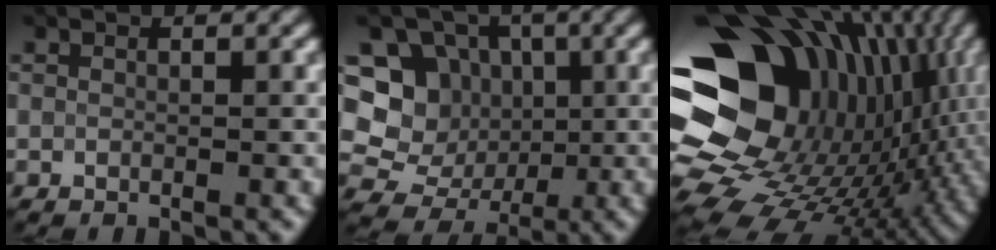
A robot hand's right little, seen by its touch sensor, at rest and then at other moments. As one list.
[{"total": 8.8, "force": [0.8, 8.3, 2.8], "torque": [-0.048, 0.024, -0.005]}, {"total": 20.6, "force": [1.0, 16.2, 12.8], "torque": [-0.238, -0.016, 0.001]}]